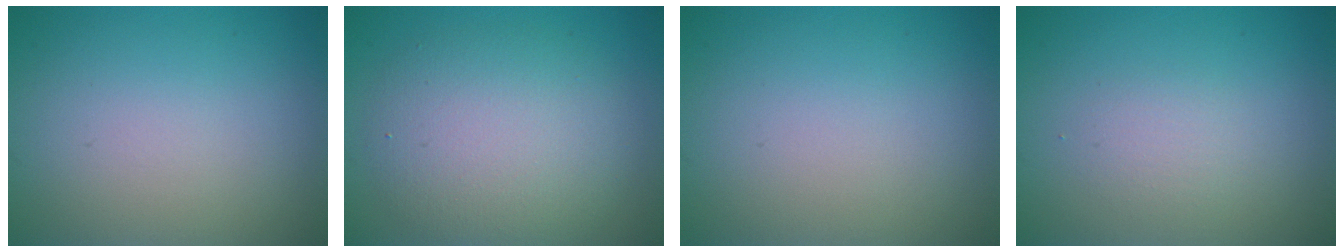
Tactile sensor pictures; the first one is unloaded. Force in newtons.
{"total": 5.9, "press": 5.8, "slide": 0.7}
{"total": 0.0}
{"total": 1.3, "press": 1.3, "slide": 0.1}